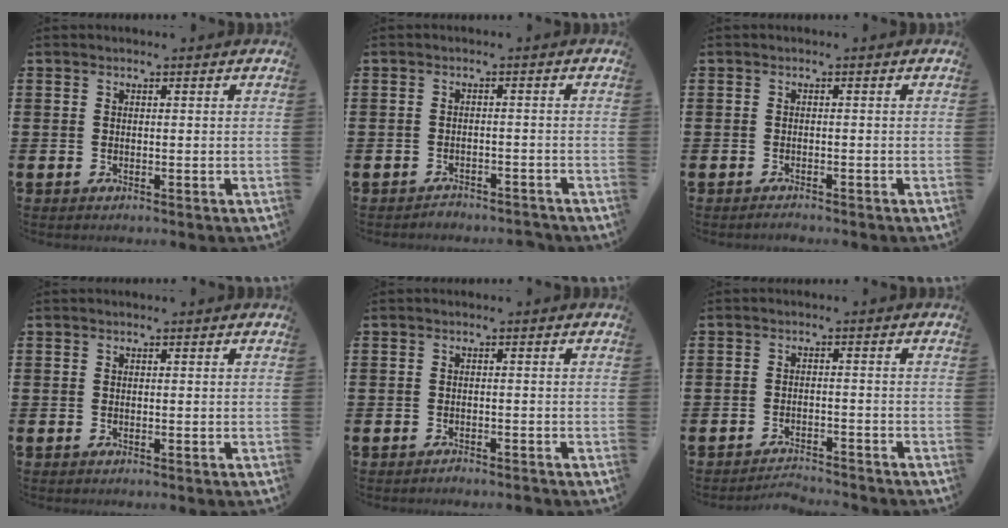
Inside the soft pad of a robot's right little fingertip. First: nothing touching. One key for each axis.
{"total": 1.6, "fx": -1.6, "fy": 0.1, "fz": 0.0, "tx": -0.005, "ty": 0.004, "tz": -0.035}
{"total": 0.7, "fx": -0.6, "fy": 0.0, "fz": 0.2, "tx": -0.005, "ty": -0.003, "tz": -0.012}
{"total": 0.0}
{"total": 0.8, "fx": -0.8, "fy": 0.0, "fz": 0.1, "tx": -0.004, "ty": -0.002, "tz": -0.017}
{"total": 2.3, "fx": -2.3, "fy": -0.1, "fz": -0.1, "tx": -0.004, "ty": 0.003, "tz": -0.050}